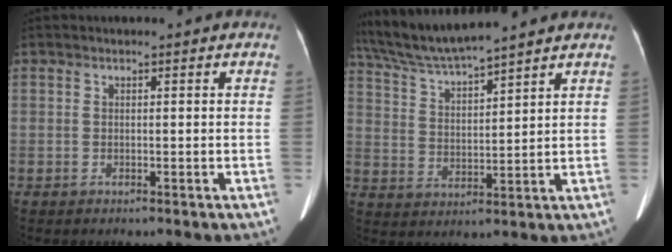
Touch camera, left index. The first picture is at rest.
{"total": 11.4, "force": [10.4, -0.4, 4.7], "torque": [-0.097, 0.029, 0.198]}